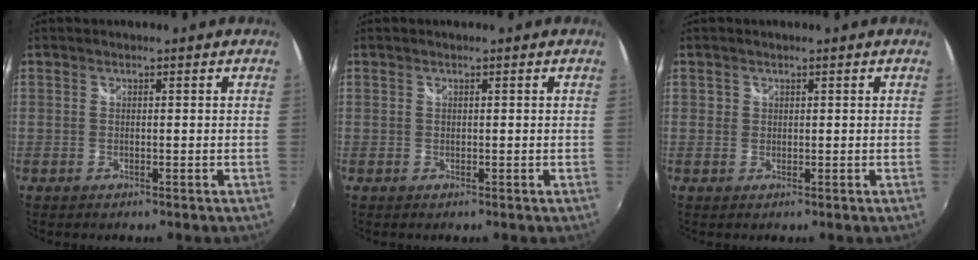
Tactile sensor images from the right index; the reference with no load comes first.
{"total": 0.0}
{"total": 0.9, "force": [0.0, 0.9, 0.1], "torque": [-0.001, 0.001, -0.002]}